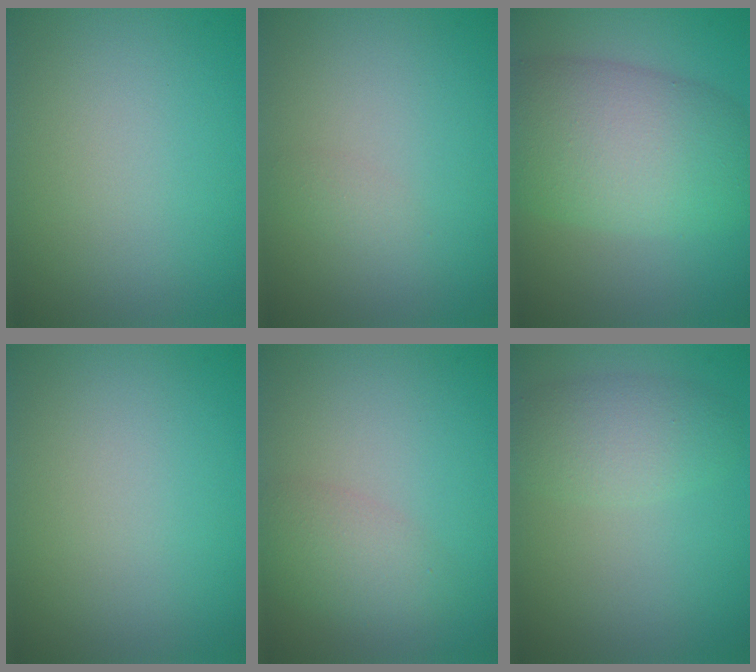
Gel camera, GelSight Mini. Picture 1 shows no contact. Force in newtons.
{"total": 0.8, "press": 0.8, "slide": 0.0}
{"total": 9.2, "press": 9.2, "slide": 0.3}
{"total": 0.0}
{"total": 2.9, "press": 2.9, "slide": 0.1}
{"total": 3.3, "press": 3.3, "slide": 0.3}